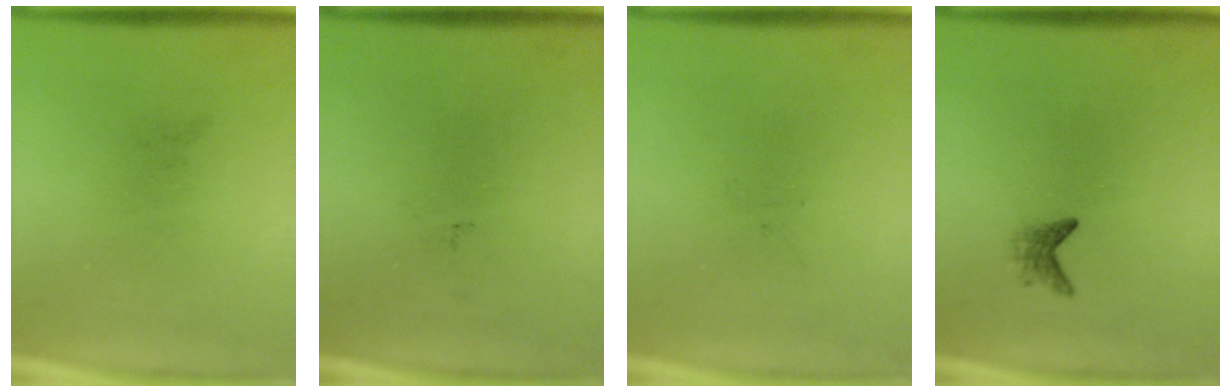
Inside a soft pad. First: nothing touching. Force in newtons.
{"total": 0.0}
{"total": 0.0}
{"total": 1.5}